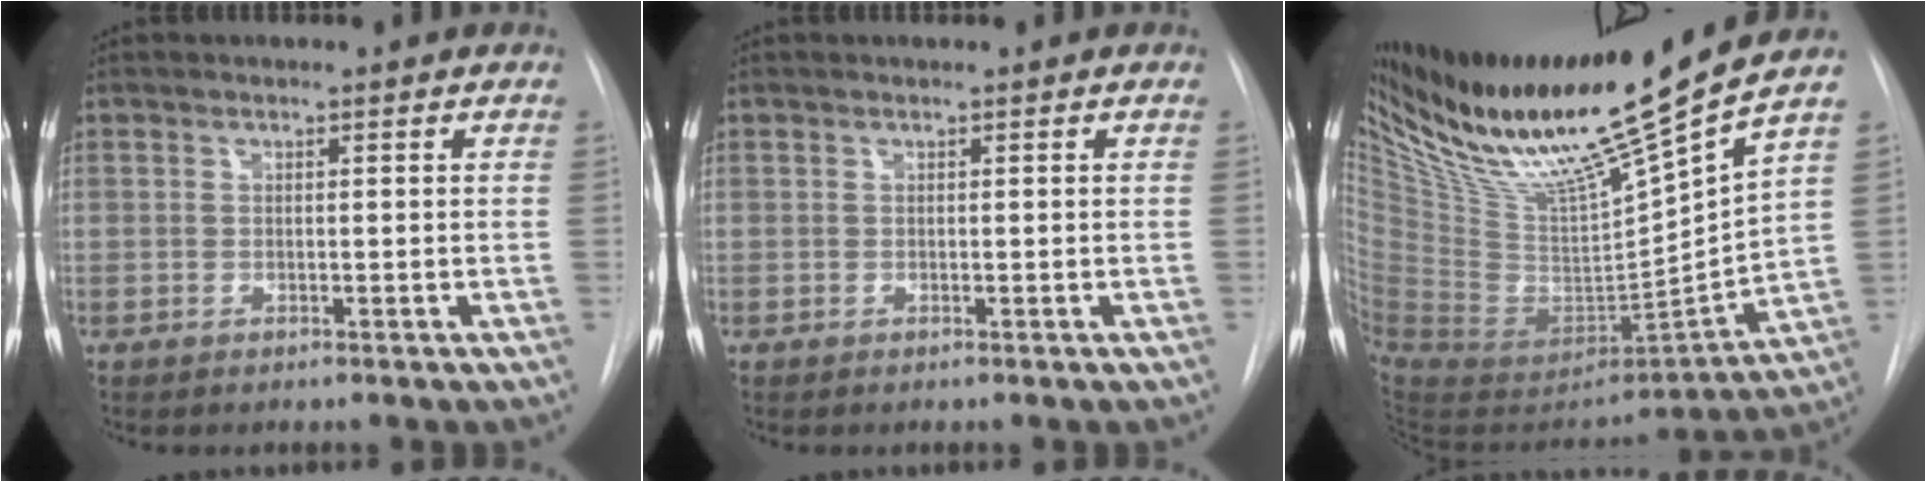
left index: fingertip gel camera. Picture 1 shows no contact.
{"total": 0.0}
{"total": 26.6, "force": [20.4, 0.2, 17.0], "torque": [-0.280, -0.026, 0.363]}